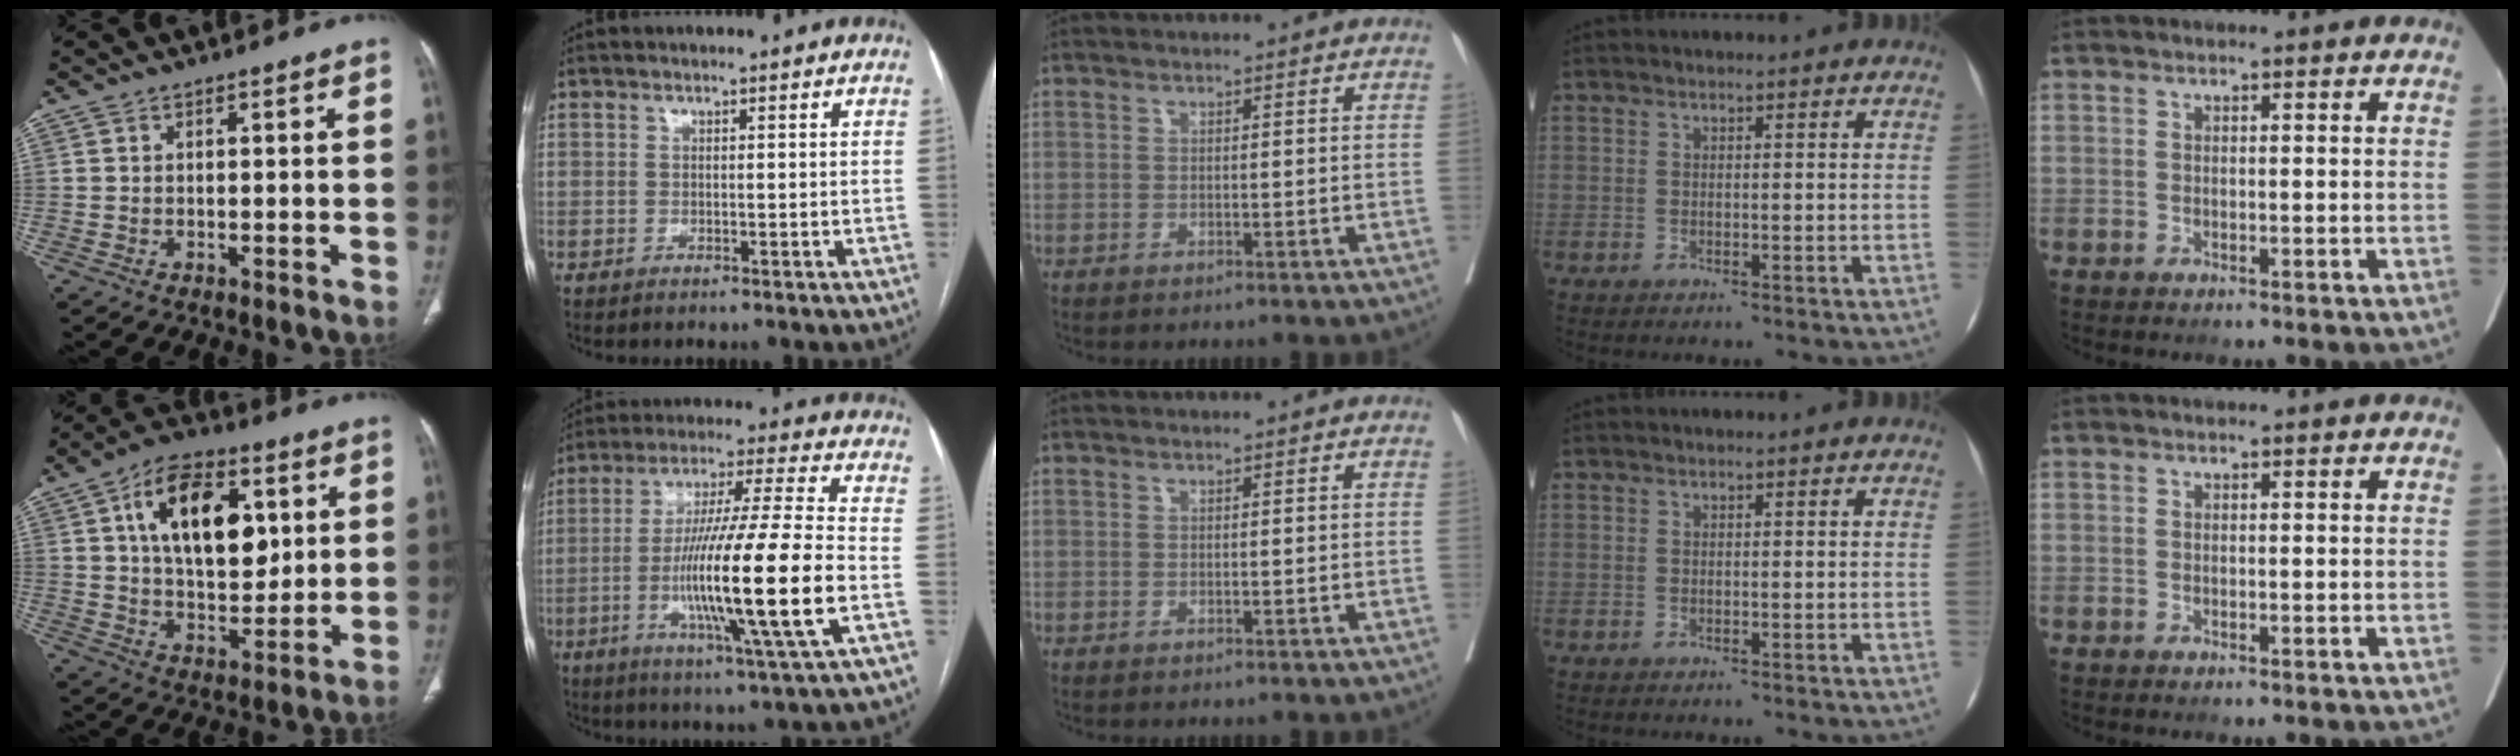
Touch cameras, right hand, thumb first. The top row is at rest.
{"thumb": {"total": 18.7, "force": [5.6, 10.6, 14.3], "torque": [-0.190, -0.018, 0.092]}, "index": {"total": 19.2, "force": [-4.4, -0.8, 18.7], "torque": [-0.345, -0.015, -0.085]}}